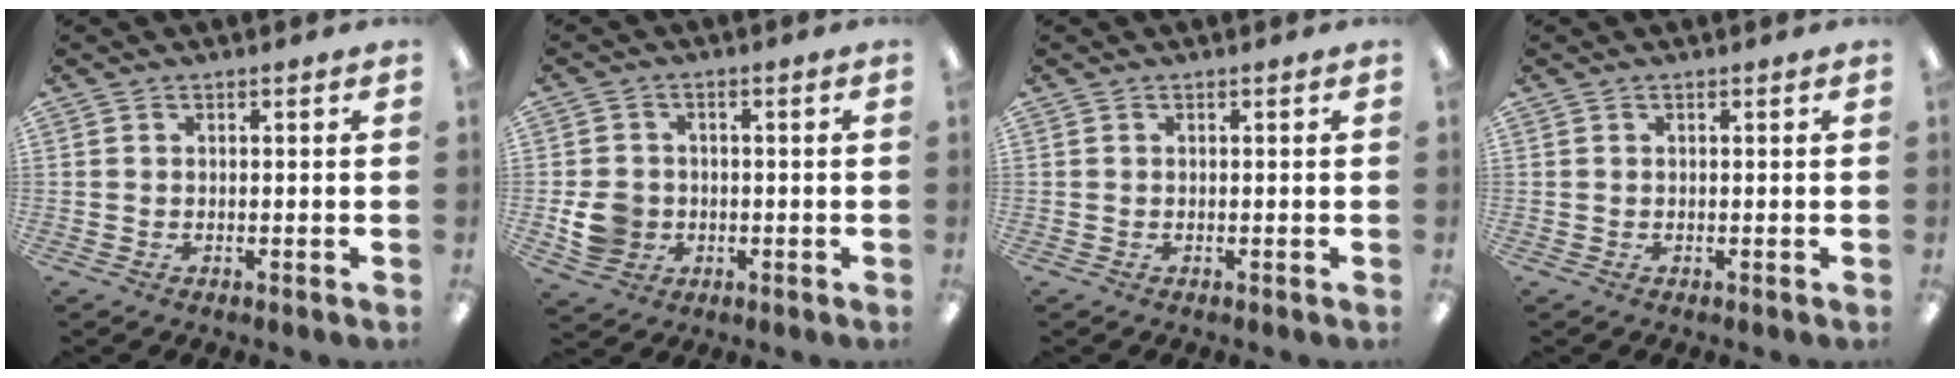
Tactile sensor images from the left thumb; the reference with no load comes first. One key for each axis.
{"total": 6.7, "fx": -1.3, "fy": 5.9, "fz": 2.8, "tx": -0.046, "ty": 0.009, "tz": -0.021}
{"total": 0.0}
{"total": 0.0}